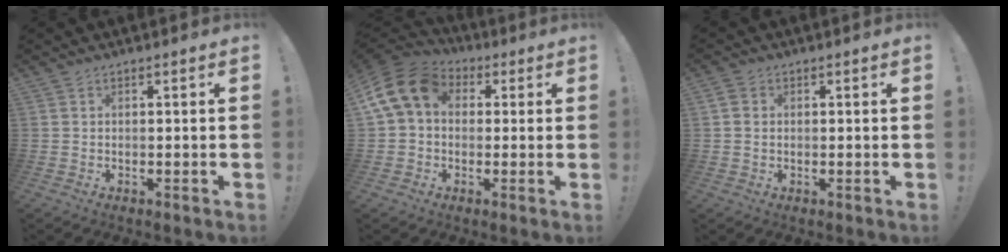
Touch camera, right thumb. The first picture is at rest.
{"total": 13.1, "force": [2.9, 9.8, 8.3], "torque": [-0.141, 0.005, 0.059]}
{"total": 2.5, "force": [0.7, 1.9, 1.5], "torque": [-0.022, 0.002, 0.012]}